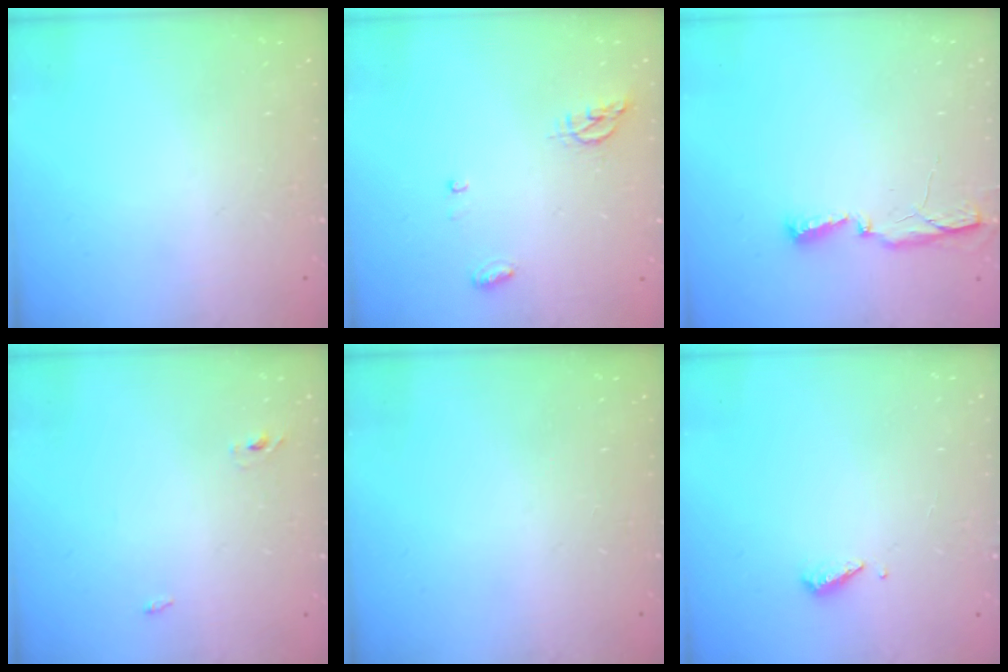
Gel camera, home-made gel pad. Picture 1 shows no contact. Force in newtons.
{"total": 4.9, "press": 4.9, "slide": 0.6}
{"total": 5.0, "press": 4.9, "slide": 0.9}
{"total": 2.3, "press": 2.1, "slide": 1.0}
{"total": 0.0}
{"total": 4.0, "press": 3.9, "slide": 0.3}